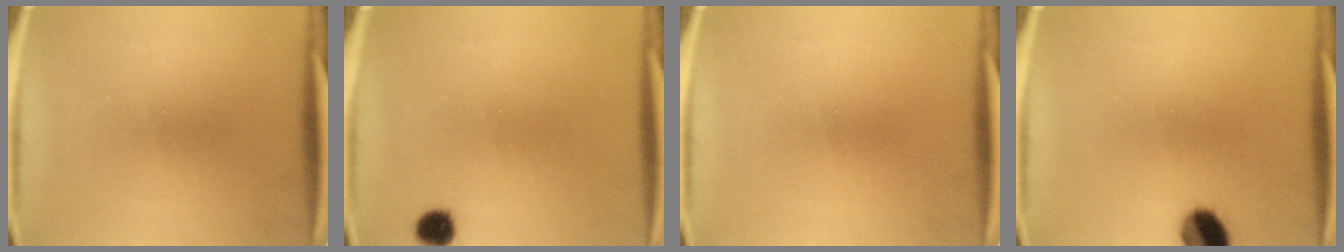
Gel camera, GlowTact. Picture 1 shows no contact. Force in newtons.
{"total": 3.2}
{"total": 0.0}
{"total": 7.2}